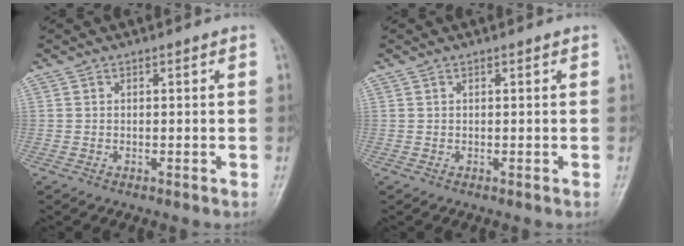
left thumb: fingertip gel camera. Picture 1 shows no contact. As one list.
[{"total": 0.0}]